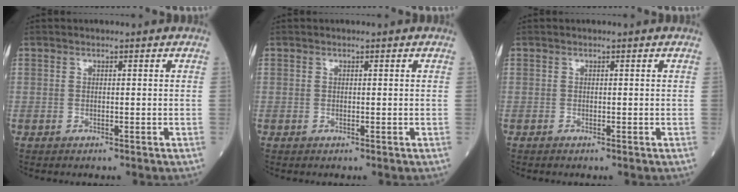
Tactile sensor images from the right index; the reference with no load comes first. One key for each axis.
{"total": 0.0}
{"total": 0.0}